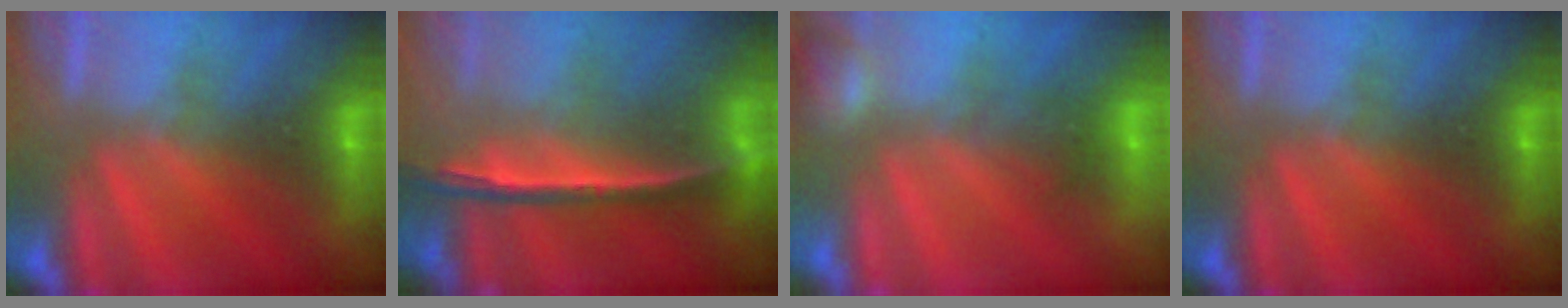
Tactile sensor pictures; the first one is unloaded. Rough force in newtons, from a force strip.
{"total": 1.4}
{"total": 2.6}
{"total": 0.0}